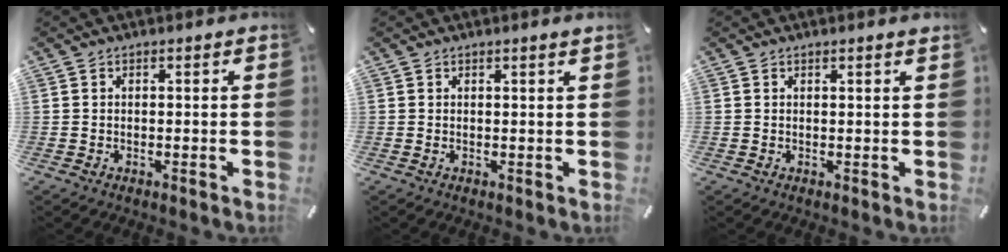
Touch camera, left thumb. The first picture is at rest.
{"total": 1.1, "force": [0.6, 0.0, 1.0], "torque": [-0.017, -0.003, 0.010]}
{"total": 0.9, "force": [0.7, 0.0, 0.7], "torque": [-0.012, -0.002, 0.012]}